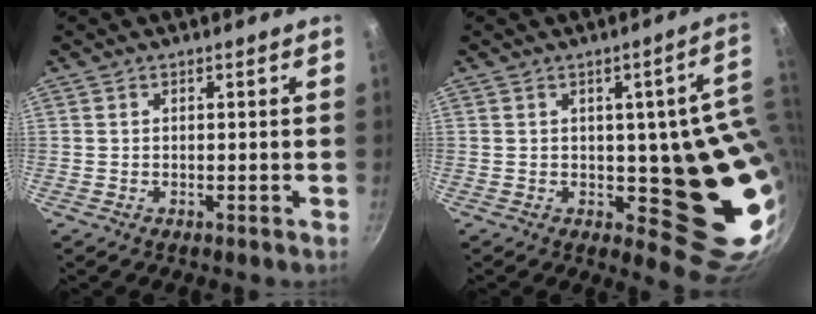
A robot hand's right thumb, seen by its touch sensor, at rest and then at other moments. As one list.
[{"total": 15.0, "force": [1.6, 6.3, 13.5], "torque": [-0.097, -0.030, 0.028]}]